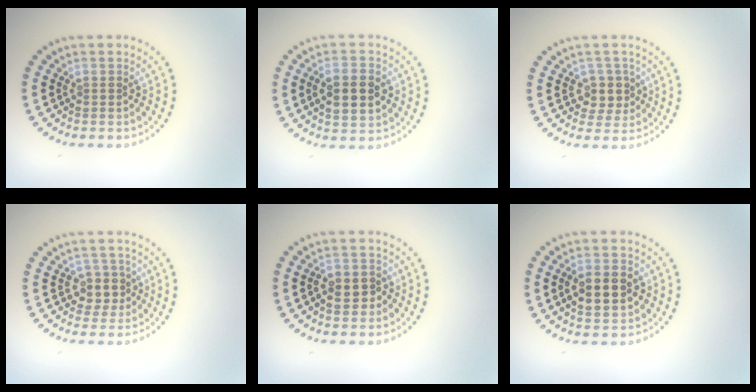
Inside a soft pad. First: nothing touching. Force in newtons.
{"total": 4.5, "press": 4.5, "slide": 0.3}
{"total": 2.5, "press": 2.2, "slide": 1.2}
{"total": 2.5, "press": 2.2, "slide": 1.2}
{"total": 2.8, "press": 2.7, "slide": 0.7}
{"total": 4.6, "press": 4.6, "slide": 0.3}